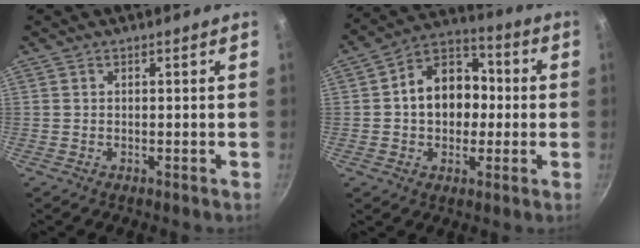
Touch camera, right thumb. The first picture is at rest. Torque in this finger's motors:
{"motor_torque": [-0.40, 0.73, 0.09, 0.13, 0.10]}